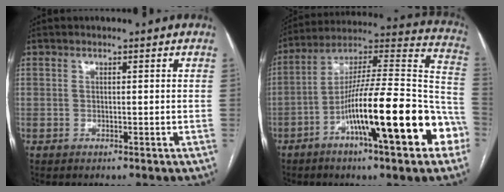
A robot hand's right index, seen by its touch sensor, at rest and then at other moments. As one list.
[{"total": 24.3, "force": [-9.4, 3.4, 22.2], "torque": [-0.296, 0.014, -0.147]}]